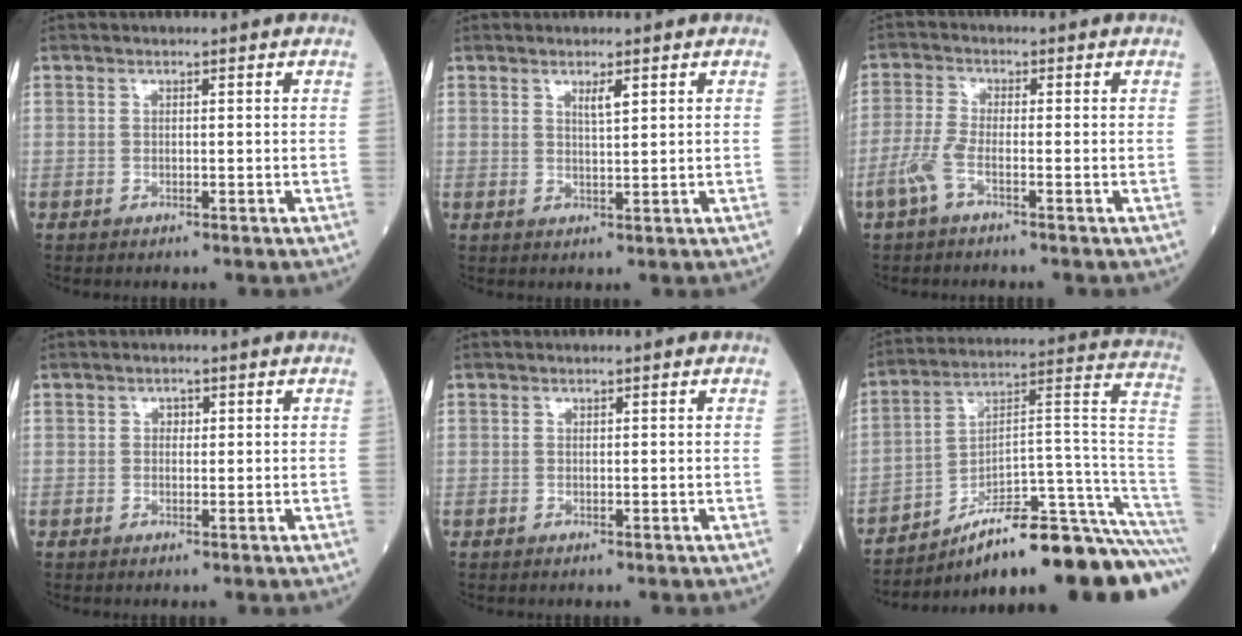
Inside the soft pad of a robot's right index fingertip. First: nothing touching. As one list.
[{"total": 2.1, "force": [1.4, 0.2, 1.5], "torque": [-0.027, -0.002, 0.027]}, {"total": 3.6, "force": [-1.8, 0.4, 3.0], "torque": [-0.079, -0.002, -0.045]}, {"total": 1.0, "force": [0.3, 0.8, 0.6], "torque": [-0.005, 0.002, 0.002]}, {"total": 0.0}, {"total": 22.7, "force": [-16.7, 1.6, 15.2], "torque": [-0.125, 0.048, -0.252]}]